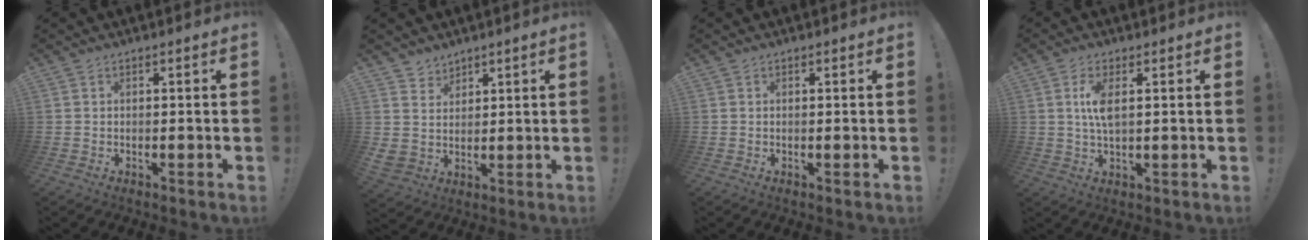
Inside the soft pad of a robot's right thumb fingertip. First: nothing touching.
{"total": 6.0, "force": [3.5, 4.8, -0.1], "torque": [-0.005, -0.038, 0.074]}
{"total": 0.0}
{"total": 5.8, "force": [1.3, 2.3, 5.2], "torque": [-0.102, -0.002, 0.020]}